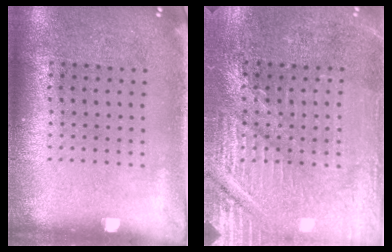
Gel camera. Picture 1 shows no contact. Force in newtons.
{"total": 3.6, "press": 3.5, "slide": 0.8}